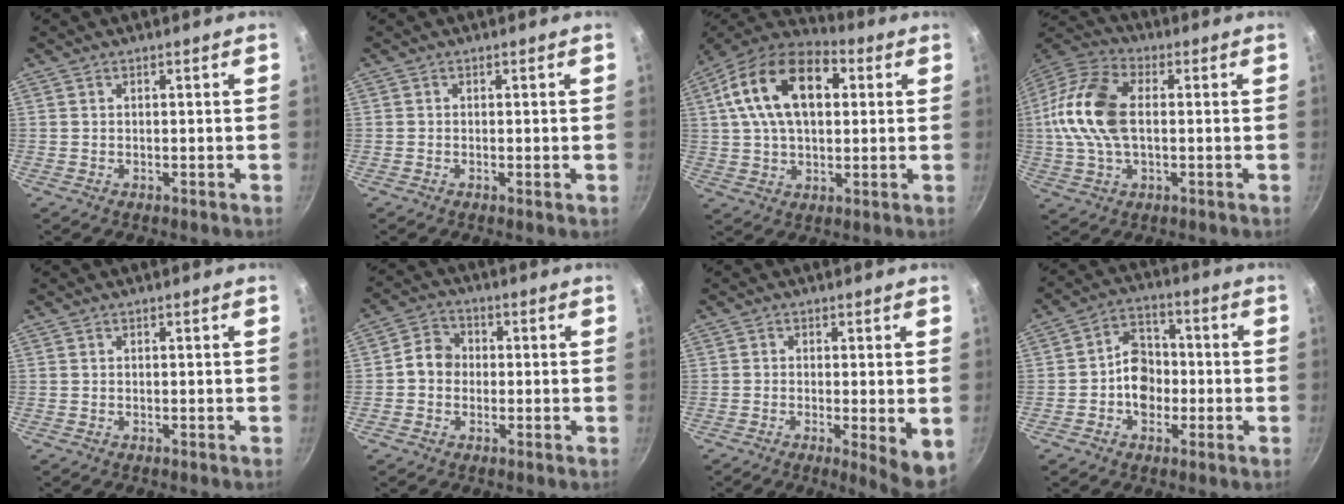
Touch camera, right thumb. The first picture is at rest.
{"total": 0.6, "force": [-0.2, 0.1, 0.6], "torque": [-0.011, -0.002, -0.005]}
{"total": 19.7, "force": [4.8, 11.9, 14.9], "torque": [-0.243, 0.019, 0.066]}
{"total": 15.9, "force": [0.9, 9.3, 12.9], "torque": [-0.247, 0.027, 0.001]}
{"total": 0.0}
{"total": 5.6, "force": [-0.2, 4.9, 2.7], "torque": [-0.019, 0.015, -0.018]}
{"total": 6.5, "force": [-1.2, 1.4, 6.2], "torque": [-0.083, -0.012, -0.013]}
{"total": 8.6, "force": [-1.3, 6.7, 5.1], "torque": [-0.042, 0.025, -0.032]}